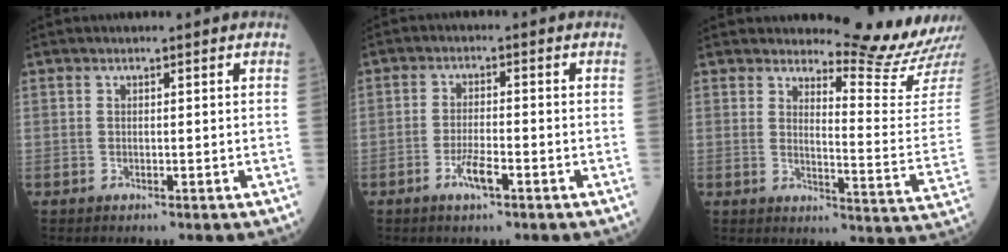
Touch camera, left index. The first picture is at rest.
{"total": 3.7, "force": [-2.0, 0.6, 3.0], "torque": [-0.063, -0.001, -0.035]}
{"total": 12.4, "force": [12.2, -1.2, 2.0], "torque": [-0.023, -0.112, 0.143]}